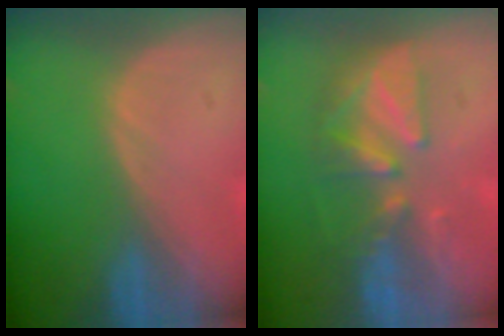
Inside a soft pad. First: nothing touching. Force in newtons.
{"total": 7.6, "press": 7.3, "slide": 2.1}